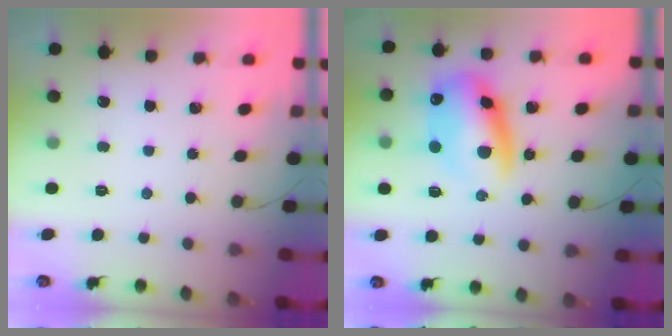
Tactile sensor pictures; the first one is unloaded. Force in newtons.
{"total": 13.4, "press": 13.2, "slide": 2.7}